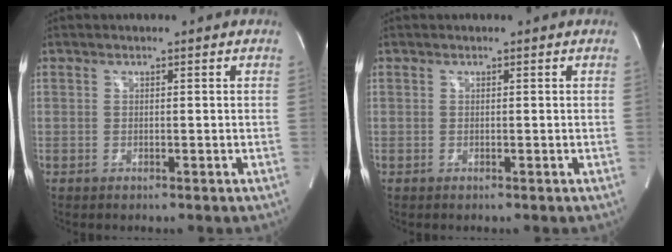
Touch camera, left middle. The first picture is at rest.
{"total": 0.0}